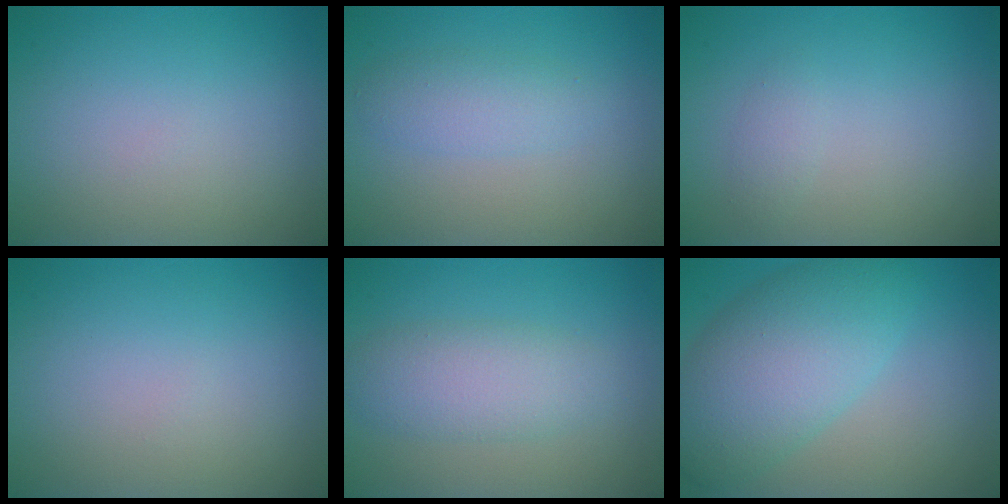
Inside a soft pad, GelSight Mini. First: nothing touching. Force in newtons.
{"total": 2.3, "press": 2.3, "slide": 0.2}
{"total": 0.9, "press": 0.9, "slide": 0.0}
{"total": 0.0}
{"total": 3.8, "press": 3.8, "slide": 0.1}
{"total": 7.6, "press": 7.5, "slide": 0.3}